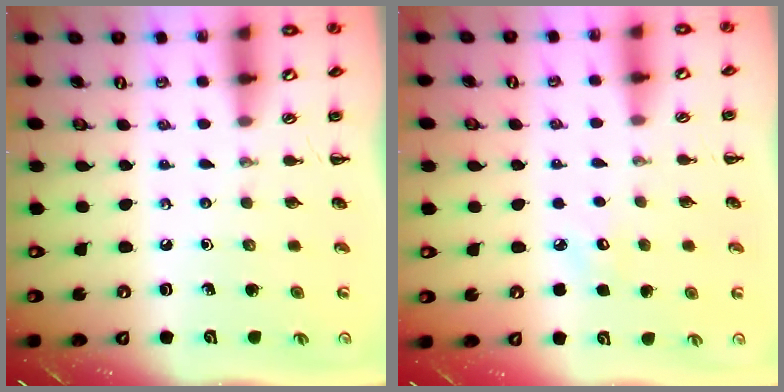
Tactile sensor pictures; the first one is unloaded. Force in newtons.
{"total": 5.3, "press": 5.1, "slide": 1.4}